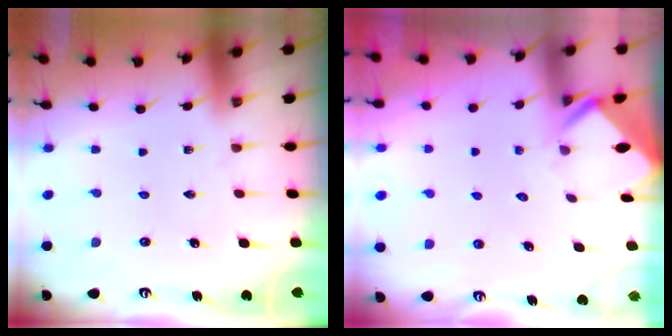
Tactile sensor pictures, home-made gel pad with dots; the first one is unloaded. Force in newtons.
{"total": 2.6, "press": 2.6, "slide": 0.1}